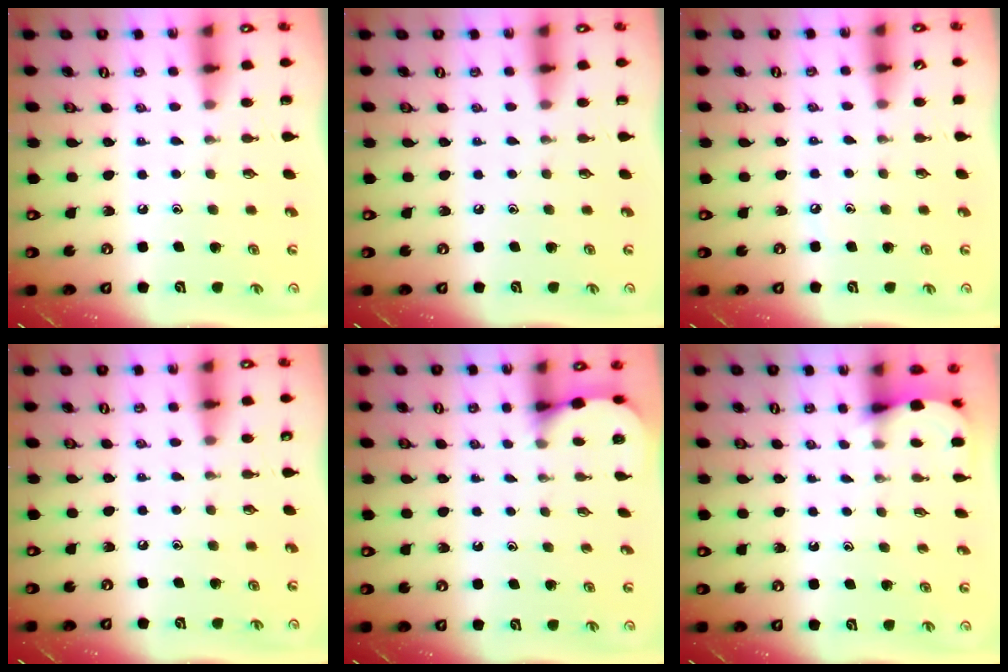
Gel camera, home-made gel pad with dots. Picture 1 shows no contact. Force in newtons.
{"total": 0.0}
{"total": 2.5, "press": 2.4, "slide": 0.4}
{"total": 3.9, "press": 3.9, "slide": 0.6}
{"total": 2.3, "press": 2.3, "slide": 0.2}
{"total": 2.5, "press": 2.5, "slide": 0.2}